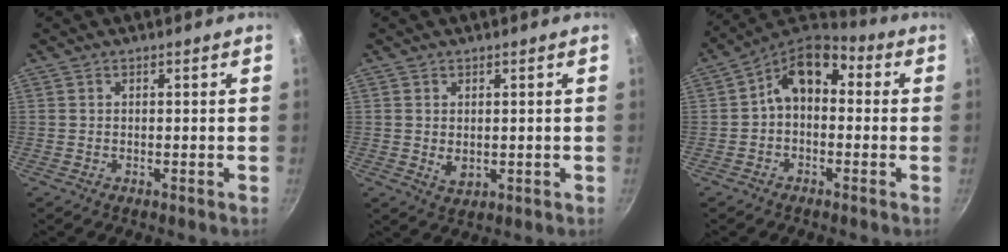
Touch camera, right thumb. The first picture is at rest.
{"total": 3.0, "force": [0.2, 2.0, 2.1], "torque": [-0.035, -0.010, 0.009]}
{"total": 11.0, "force": [0.9, 7.6, 7.9], "torque": [-0.110, 0.039, -0.008]}